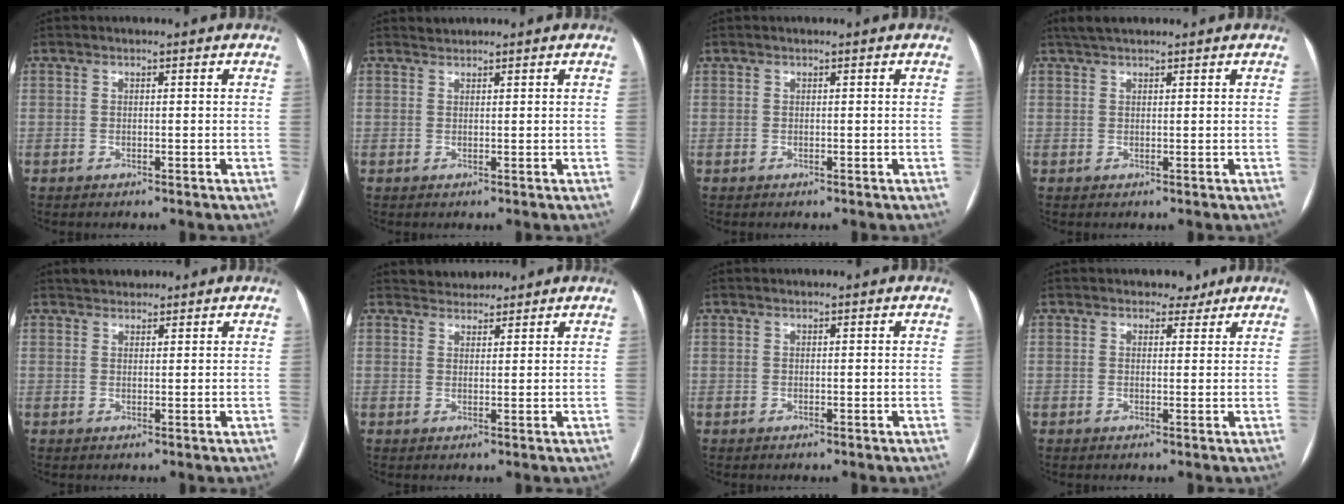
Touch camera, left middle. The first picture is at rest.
{"total": 0.8, "force": [0.7, 0.0, -0.3], "torque": [-0.003, 0.005, 0.015]}
{"total": 0.0}
{"total": 3.3, "force": [2.7, 0.9, 1.7], "torque": [-0.031, 0.023, 0.050]}
{"total": 2.4, "force": [2.1, 1.1, 0.3], "torque": [-0.004, 0.017, 0.033]}
{"total": 3.5, "force": [3.2, 1.3, 0.1], "torque": [0.002, 0.020, 0.051]}
{"total": 0.0}
{"total": 2.4, "force": [1.8, 1.5, 0.4], "torque": [0.002, 0.003, 0.021]}